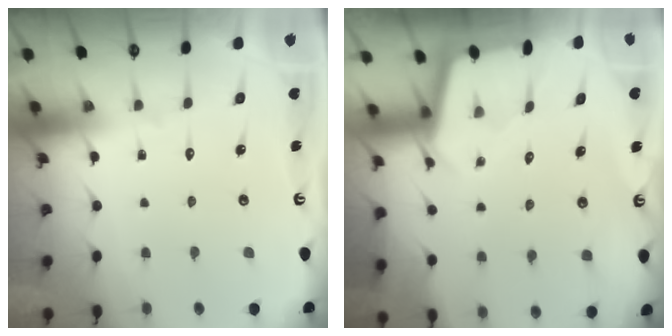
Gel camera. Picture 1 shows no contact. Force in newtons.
{"total": 1.9, "press": 1.9, "slide": 0.2}